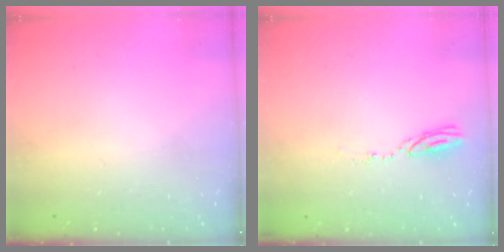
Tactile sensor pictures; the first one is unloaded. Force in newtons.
{"total": 3.8, "press": 3.8, "slide": 0.2}